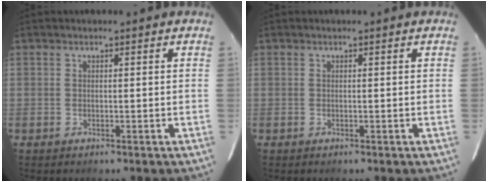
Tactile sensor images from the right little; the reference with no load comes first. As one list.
[{"total": 0.0}]